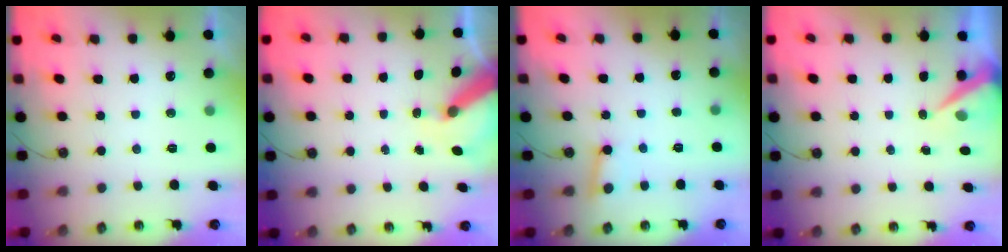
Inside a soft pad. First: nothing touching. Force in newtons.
{"total": 7.4, "press": 7.3, "slide": 1.1}
{"total": 3.4, "press": 3.4, "slide": 0.4}
{"total": 7.2, "press": 7.2, "slide": 0.2}